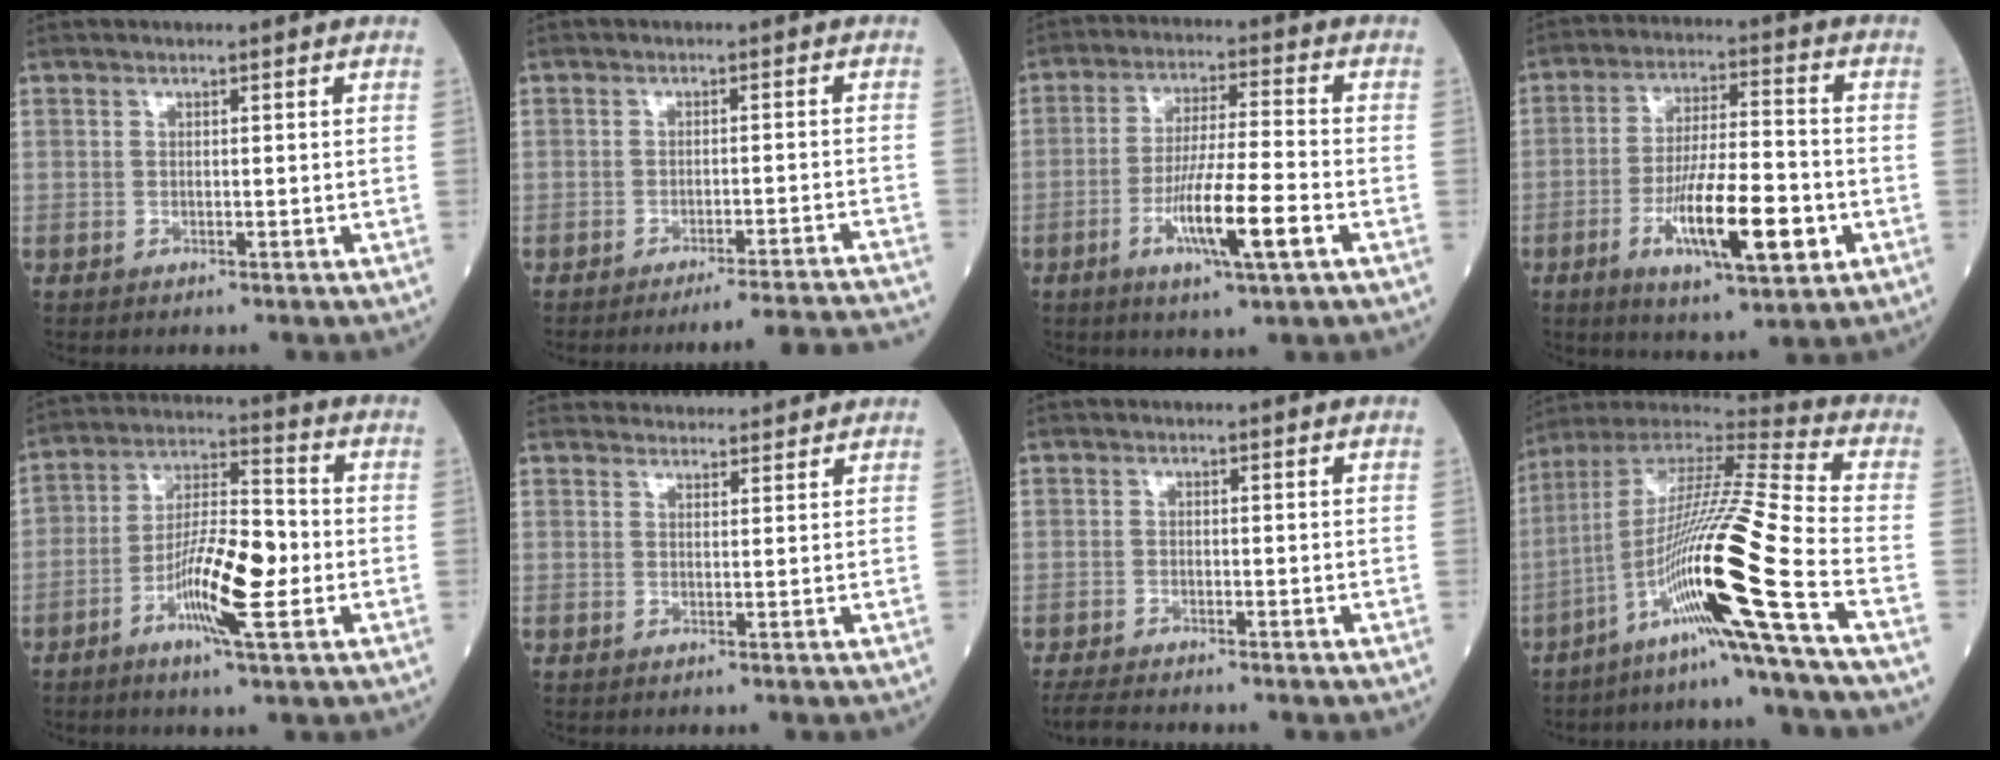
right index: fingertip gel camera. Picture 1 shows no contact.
{"total": 12.7, "force": [-12.2, -2.2, 2.8], "torque": [0.001, -0.016, -0.148]}
{"total": 10.5, "force": [-3.9, 0.4, 9.7], "torque": [-0.179, -0.011, -0.070]}
{"total": 13.5, "force": [-4.4, 2.8, 12.5], "torque": [-0.222, -0.009, -0.071]}
{"total": 11.4, "force": [-3.4, 2.0, 10.7], "torque": [-0.198, 0.002, -0.063]}
{"total": 8.9, "force": [8.7, 1.4, 1.2], "torque": [-0.012, 0.037, 0.112]}
{"total": 5.0, "force": [-4.4, 0.0, 2.2], "torque": [-0.033, -0.015, -0.074]}
{"total": 20.4, "force": [-8.9, -2.4, 18.2], "torque": [-0.362, -0.020, -0.172]}